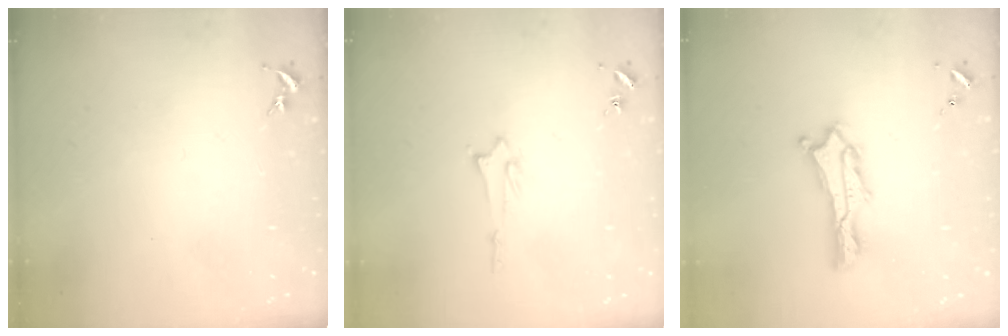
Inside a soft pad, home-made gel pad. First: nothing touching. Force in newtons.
{"total": 1.2, "press": 1.2, "slide": 0.1}
{"total": 2.2, "press": 2.2, "slide": 0.3}